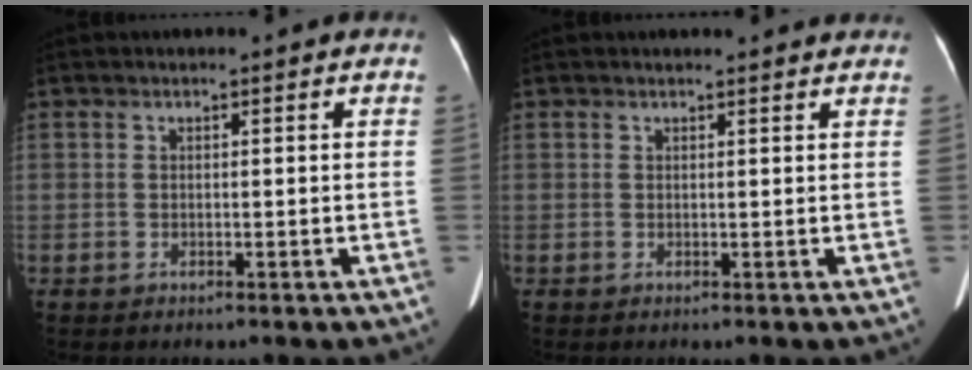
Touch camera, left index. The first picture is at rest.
{"total": 4.7, "force": [4.4, 0.7, 1.2], "torque": [-0.014, 0.013, 0.041]}